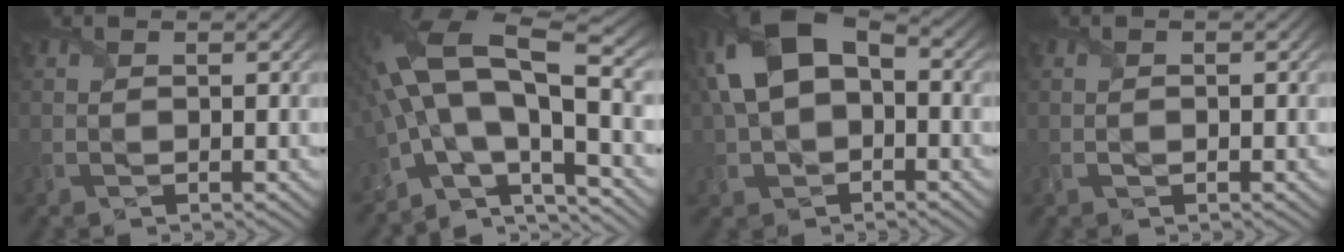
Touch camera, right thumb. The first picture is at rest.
{"total": 16.5, "force": [-1.9, 6.9, 14.9], "torque": [-0.284, 0.010, -0.040]}
{"total": 12.9, "force": [1.1, 8.5, 9.7], "torque": [-0.220, 0.006, 0.010]}
{"total": 0.0}